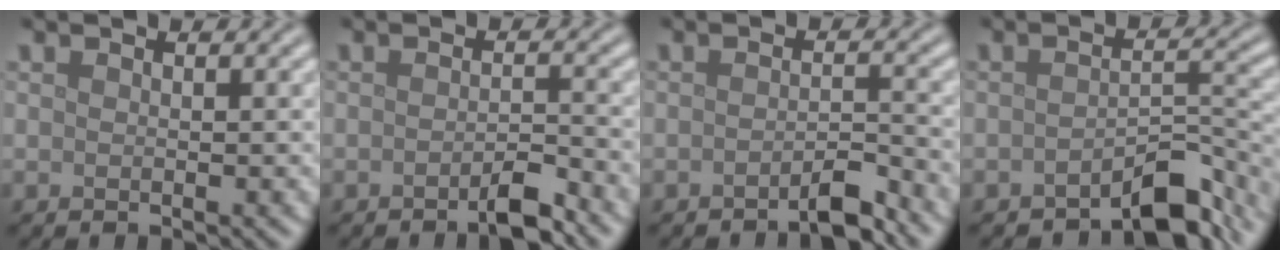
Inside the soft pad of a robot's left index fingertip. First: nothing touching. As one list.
[{"total": 2.5, "force": [-1.8, 0.4, 1.7], "torque": [-0.025, 0.003, -0.033]}, {"total": 2.5, "force": [-2.1, 0.3, 1.5], "torque": [-0.019, 0.006, -0.039]}, {"total": 4.8, "force": [-3.6, 1.4, 2.9], "torque": [-0.031, 0.005, -0.058]}]